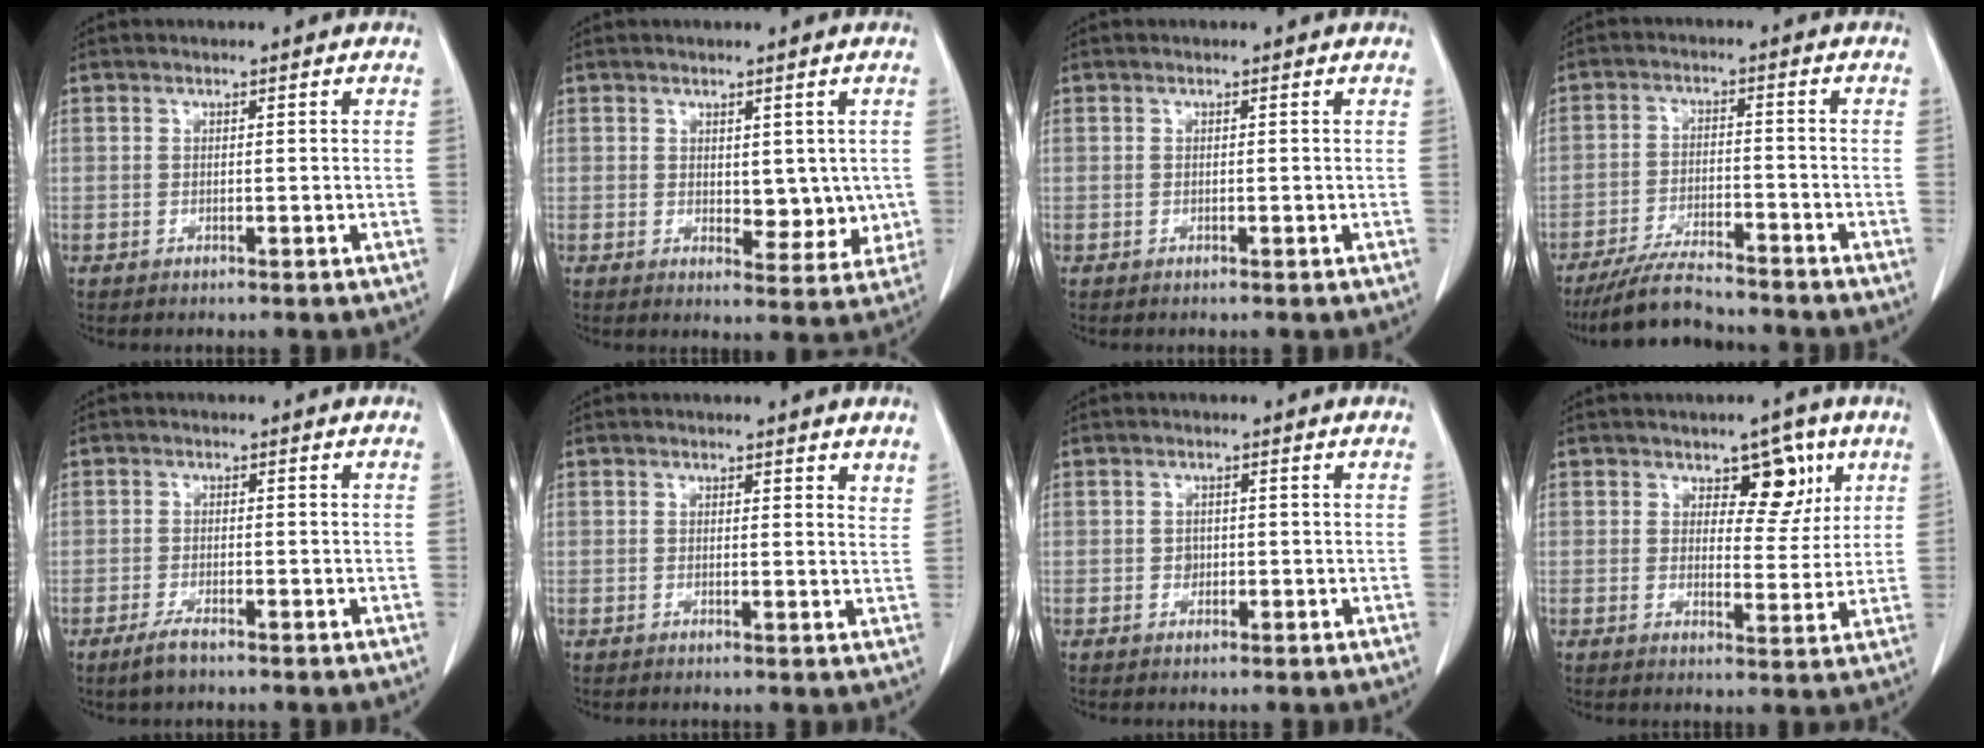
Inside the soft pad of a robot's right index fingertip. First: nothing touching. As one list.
[{"total": 5.7, "force": [0.4, 3.3, 4.7], "torque": [-0.040, -0.009, 0.016]}, {"total": 0.0}, {"total": 8.7, "force": [-7.9, 1.5, 3.3], "torque": [-0.058, -0.016, -0.138]}, {"total": 2.5, "force": [-1.9, 0.6, 1.5], "torque": [-0.036, -0.004, -0.033]}, {"total": 2.7, "force": [2.3, 0.8, 1.2], "torque": [-0.007, -0.007, 0.019]}, {"total": 1.1, "force": [-0.1, 1.0, 0.5], "torque": [-0.005, 0.004, 0.002]}, {"total": 6.1, "force": [3.2, 3.3, 4.0], "torque": [-0.041, 0.002, 0.046]}]